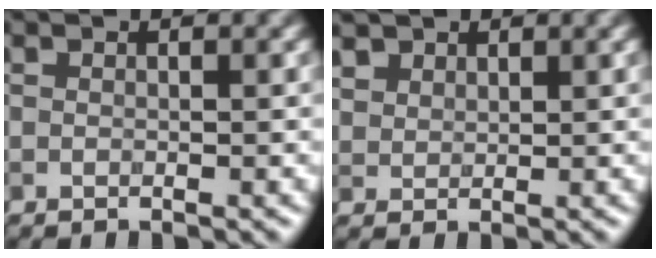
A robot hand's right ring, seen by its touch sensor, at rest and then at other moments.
{"total": 2.8, "force": [1.9, 1.8, 0.8], "torque": [-0.039, -0.005, 0.049]}